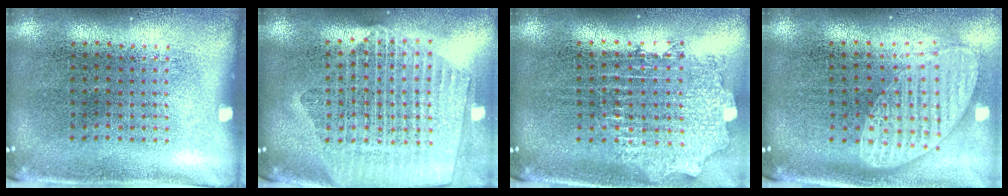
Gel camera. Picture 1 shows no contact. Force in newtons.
{"total": 2.4, "press": 2.1, "slide": 1.1}
{"total": 2.0, "press": 1.5, "slide": 1.3}
{"total": 1.8, "press": 1.5, "slide": 1.1}